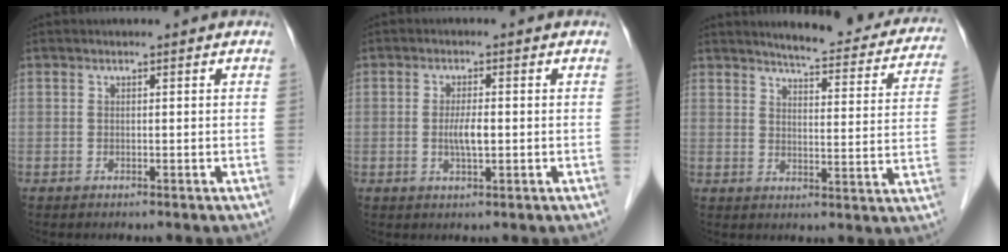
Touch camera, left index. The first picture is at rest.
{"total": 3.1, "force": [-0.3, 0.6, 3.0], "torque": [-0.062, -0.002, -0.005]}
{"total": 17.6, "force": [16.0, 3.1, 6.6], "torque": [-0.065, -0.035, 0.178]}